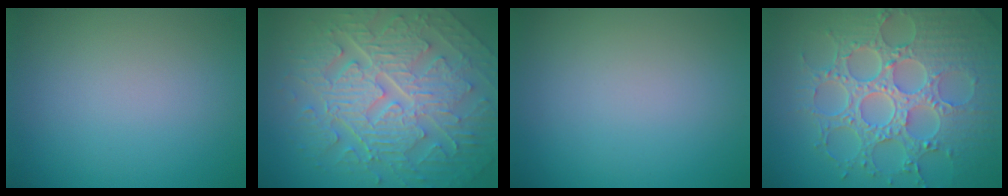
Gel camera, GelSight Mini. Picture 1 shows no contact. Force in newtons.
{"total": 9.9, "press": 6.7, "slide": 7.3}
{"total": 0.0}
{"total": 8.7, "press": 6.3, "slide": 6.0}